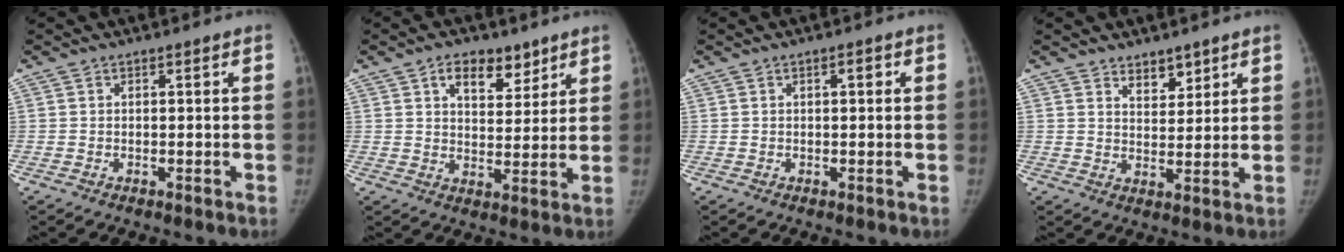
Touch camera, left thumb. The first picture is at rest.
{"total": 8.2, "force": [4.9, 4.8, 4.4], "torque": [-0.032, -0.026, 0.077]}
{"total": 1.2, "force": [0.7, 0.3, 0.9], "torque": [-0.008, 0.000, 0.010]}
{"total": 4.5, "force": [3.4, 2.3, 1.9], "torque": [-0.003, -0.026, 0.059]}